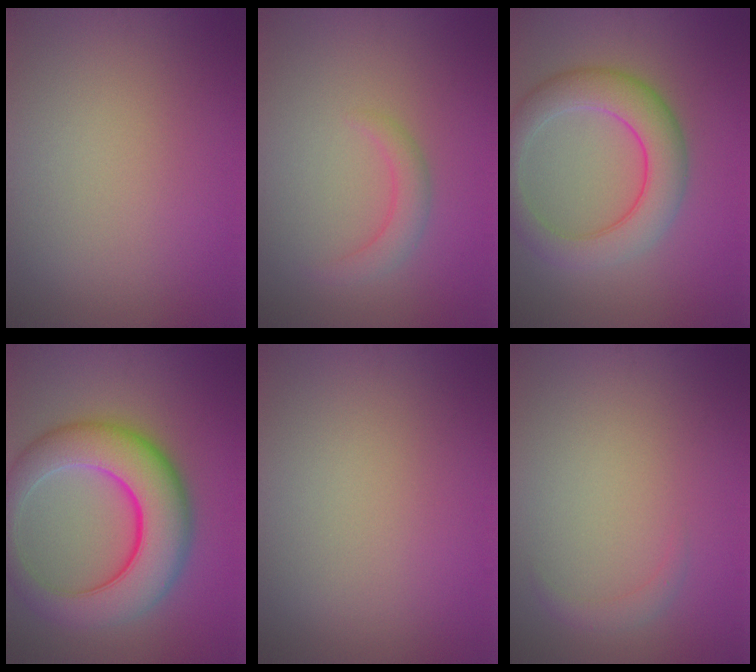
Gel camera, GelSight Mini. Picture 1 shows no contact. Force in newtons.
{"total": 1.9, "press": 1.9, "slide": 0.3}
{"total": 5.9, "press": 5.9, "slide": 0.2}
{"total": 9.4, "press": 9.4, "slide": 0.2}
{"total": 0.0}
{"total": 1.1, "press": 1.1, "slide": 0.0}